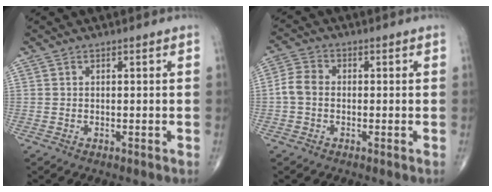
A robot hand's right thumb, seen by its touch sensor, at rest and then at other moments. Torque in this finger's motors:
{"motor_torque": [-0.30, 0.33, 0.10, -0.06, 0.05]}